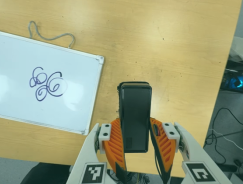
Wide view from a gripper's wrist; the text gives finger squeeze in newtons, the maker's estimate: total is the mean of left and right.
{"total": 4.3, "left": 2.9, "right": 5.7}